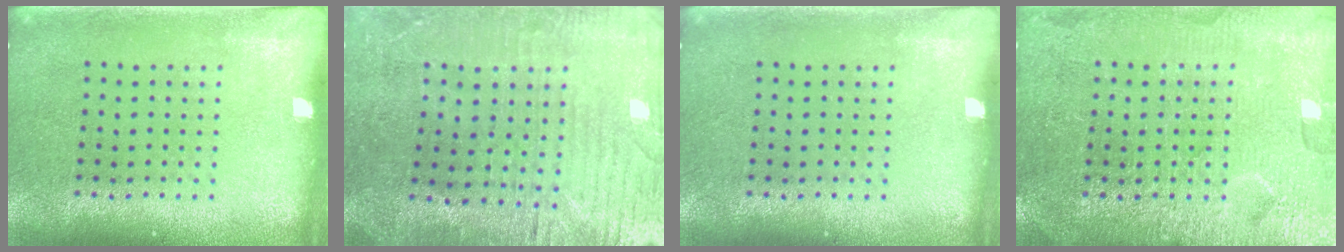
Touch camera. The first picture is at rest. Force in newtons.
{"total": 1.6, "press": 1.5, "slide": 0.5}
{"total": 0.0}
{"total": 3.7, "press": 3.7, "slide": 0.5}